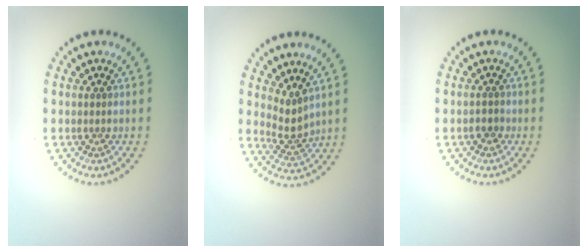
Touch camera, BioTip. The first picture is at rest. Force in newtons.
{"total": 2.3, "press": 1.5, "slide": 1.7}
{"total": 1.1, "press": 1.0, "slide": 0.4}